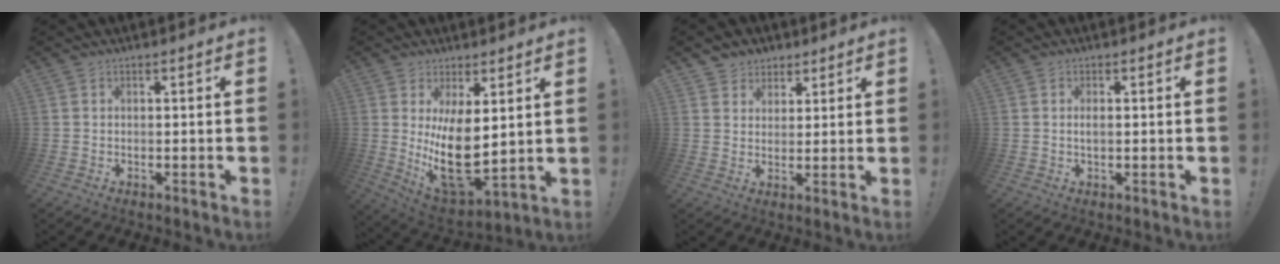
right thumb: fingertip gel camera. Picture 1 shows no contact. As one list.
[{"total": 15.6, "force": [2.6, 7.5, 13.4], "torque": [-0.242, -0.050, 0.057]}, {"total": 5.2, "force": [3.0, 4.2, 0.1], "torque": [0.003, -0.023, 0.059]}, {"total": 1.3, "force": [-0.2, 0.3, 1.2], "torque": [-0.022, 0.001, -0.005]}]